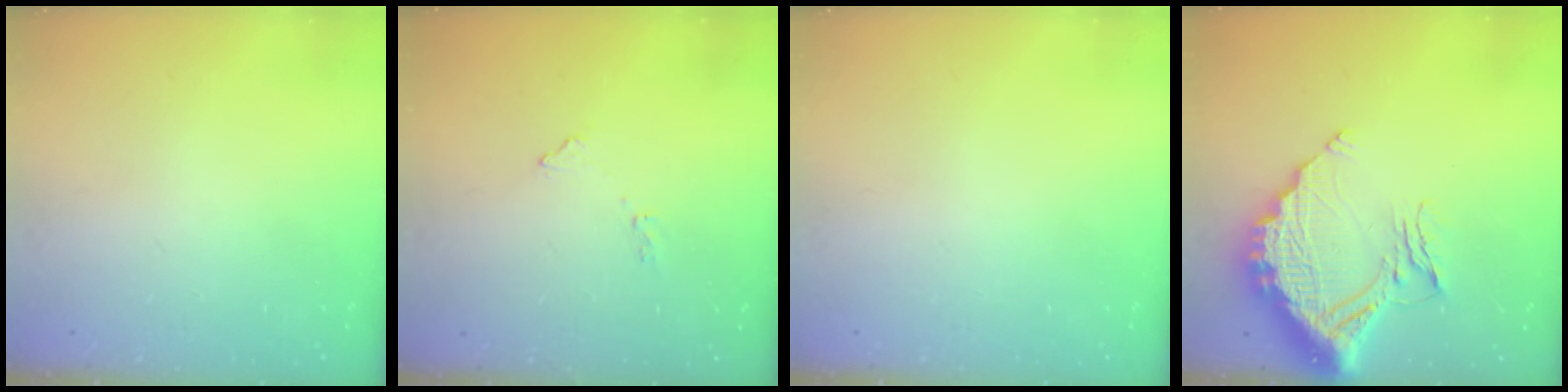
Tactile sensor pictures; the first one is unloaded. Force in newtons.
{"total": 8.0, "press": 8.0, "slide": 0.4}
{"total": 0.0}
{"total": 16.3, "press": 16.3, "slide": 1.0}